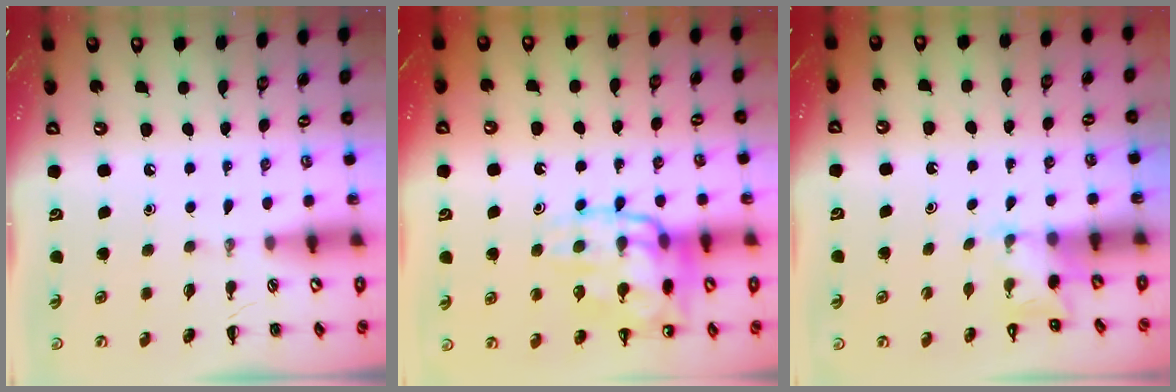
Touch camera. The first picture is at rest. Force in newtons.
{"total": 16.1, "press": 16.0, "slide": 1.9}
{"total": 2.7, "press": 2.6, "slide": 0.9}